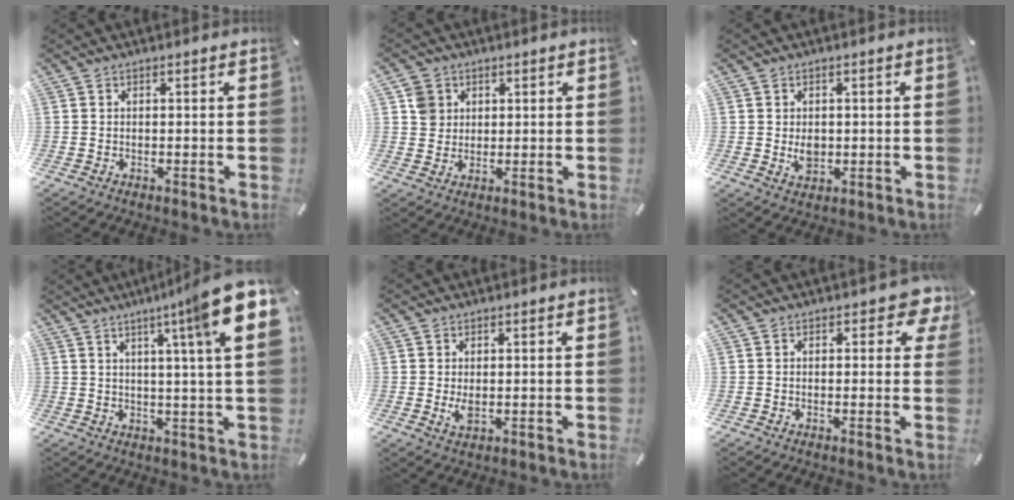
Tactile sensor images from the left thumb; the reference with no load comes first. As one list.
[{"total": 5.0, "force": [1.6, 4.7, 0.5], "torque": [0.000, 0.002, 0.028]}, {"total": 3.6, "force": [-0.2, 3.0, 2.0], "torque": [-0.027, -0.005, -0.006]}, {"total": 14.7, "force": [6.3, 0.0, 13.3], "torque": [-0.210, -0.038, 0.086]}, {"total": 2.4, "force": [0.0, 1.6, 1.8], "torque": [-0.040, -0.006, -0.006]}, {"total": 5.0, "force": [2.1, 2.9, 3.4], "torque": [-0.032, -0.005, 0.030]}]